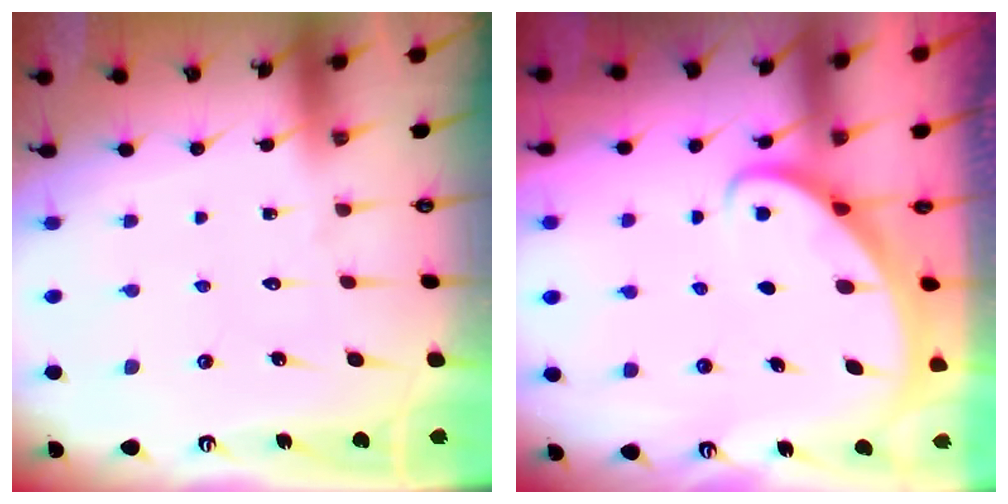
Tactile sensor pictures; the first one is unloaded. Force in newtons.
{"total": 2.6, "press": 2.6, "slide": 0.2}